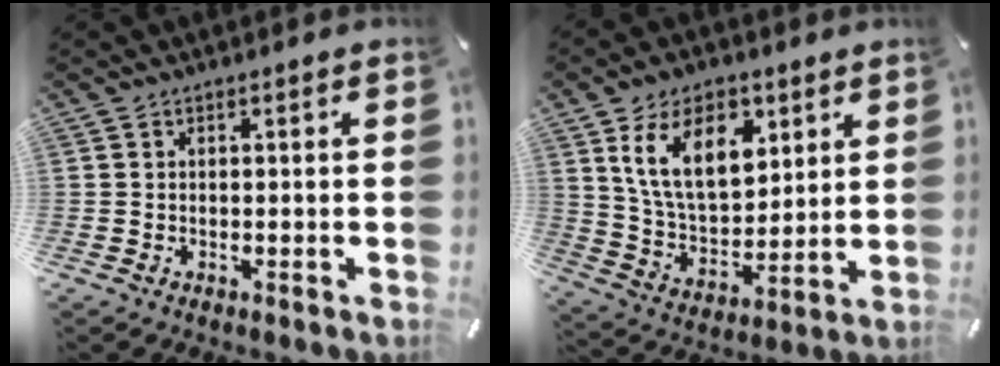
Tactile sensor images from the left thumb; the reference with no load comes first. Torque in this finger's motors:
{"motor_torque": [1.34, 1.33, 1.51, -1.26, 0.50]}